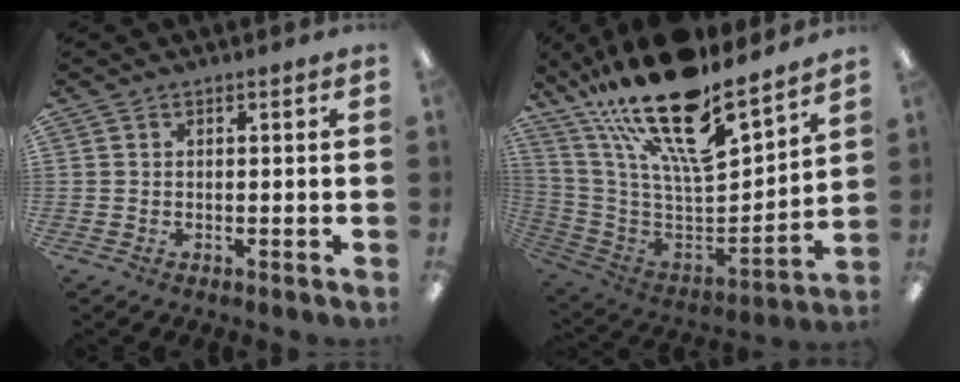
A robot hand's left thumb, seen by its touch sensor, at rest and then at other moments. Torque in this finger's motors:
{"motor_torque": [1.52, 0.45, 2.17, -0.59, 0.42]}